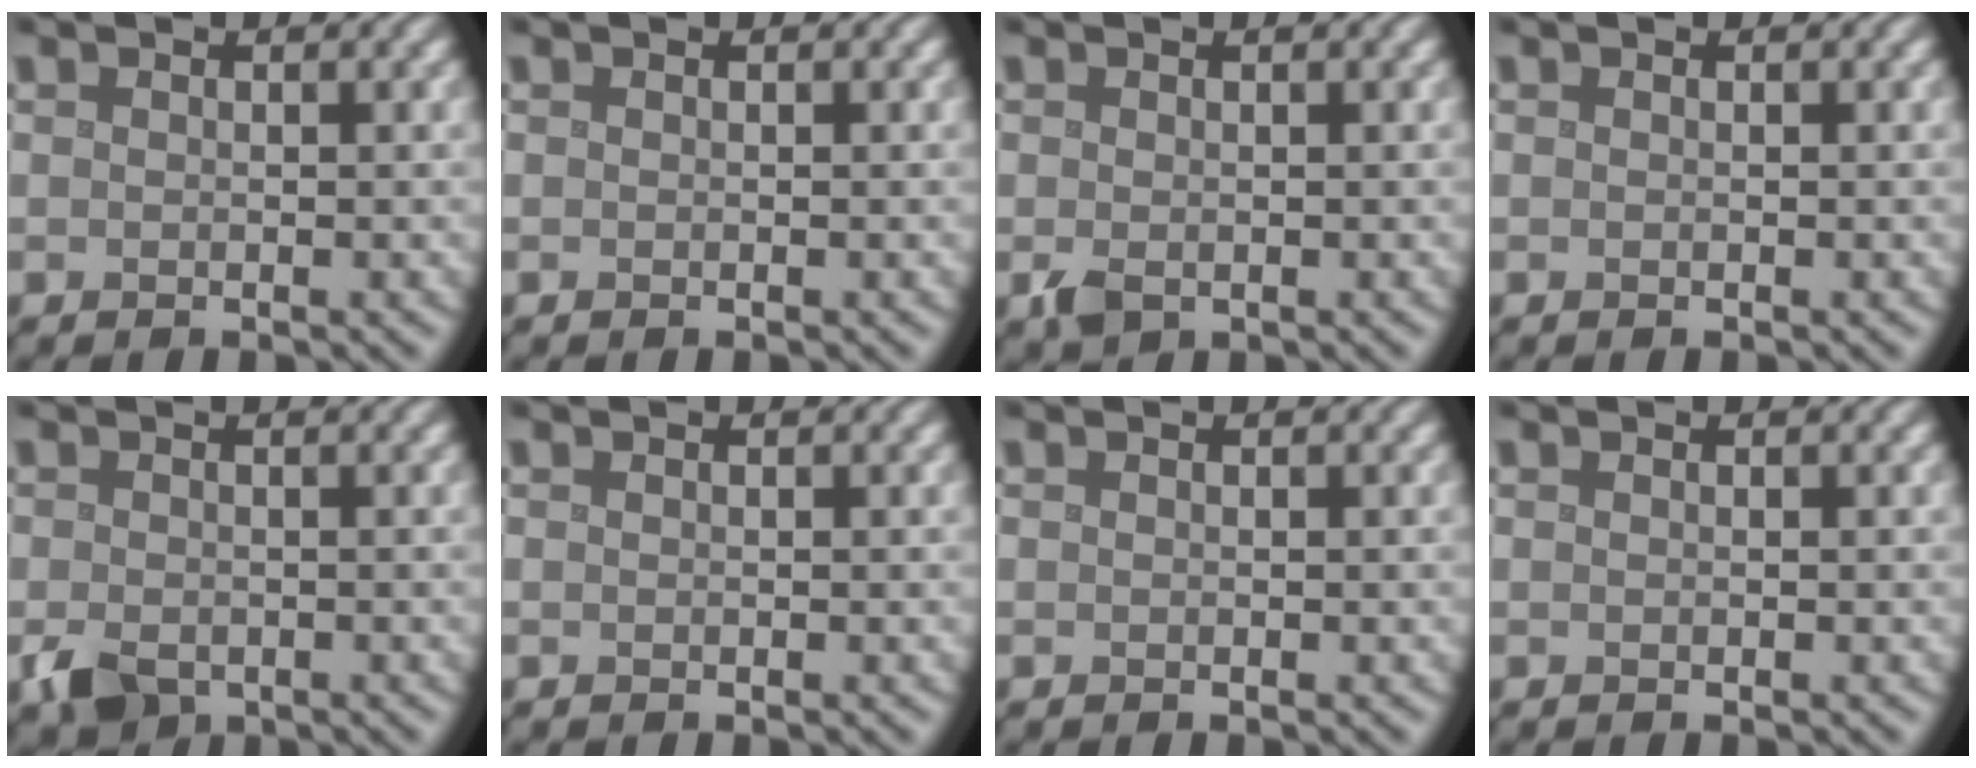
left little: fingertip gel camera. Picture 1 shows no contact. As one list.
[{"total": 0.0}, {"total": 1.5, "force": [-0.5, 1.0, 1.0], "torque": [-0.028, -0.007, -0.008]}, {"total": 0.0}, {"total": 2.8, "force": [-1.3, 1.9, 1.7], "torque": [-0.035, -0.008, -0.028]}, {"total": 0.0}, {"total": 0.0}, {"total": 0.0}]